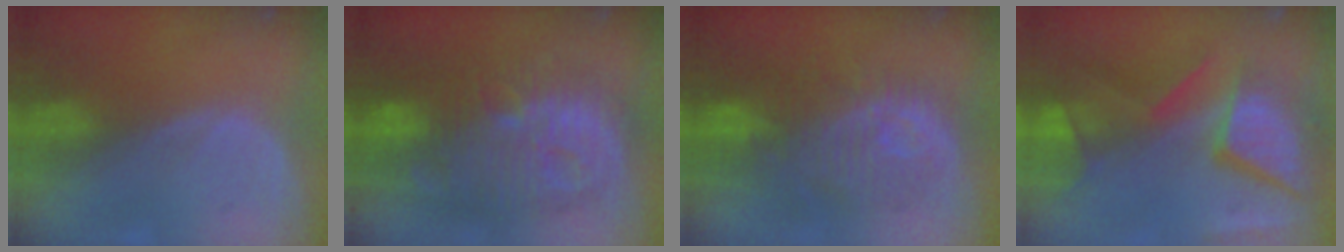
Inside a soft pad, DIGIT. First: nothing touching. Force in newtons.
{"total": 13.8, "press": 13.7, "slide": 1.3}
{"total": 10.2, "press": 10.1, "slide": 1.7}
{"total": 12.4, "press": 10.2, "slide": 7.0}